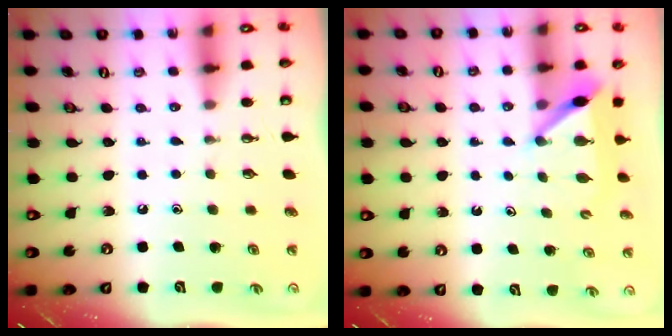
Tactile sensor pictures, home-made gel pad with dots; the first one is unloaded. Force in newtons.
{"total": 6.0, "press": 6.0, "slide": 0.4}